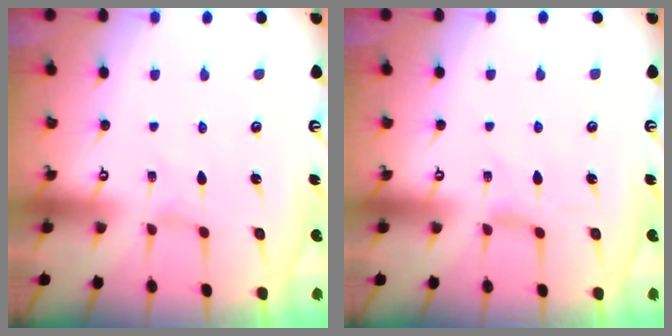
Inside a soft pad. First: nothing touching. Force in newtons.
{"total": 1.3, "press": 1.3, "slide": 0.3}